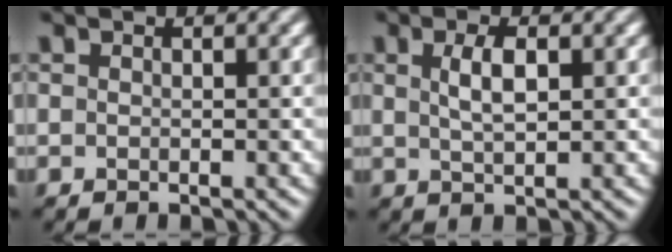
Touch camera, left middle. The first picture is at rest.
{"total": 2.6, "force": [0.8, 0.9, 2.3], "torque": [-0.045, 0.003, 0.015]}